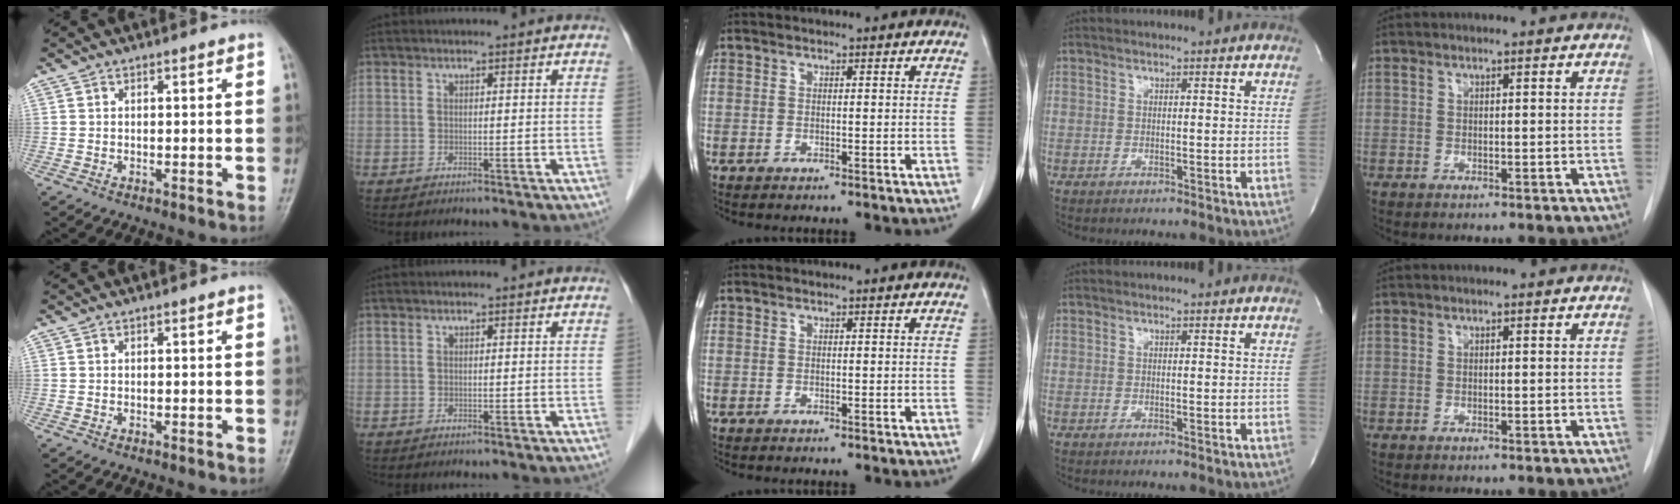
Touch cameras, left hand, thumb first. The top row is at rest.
{}